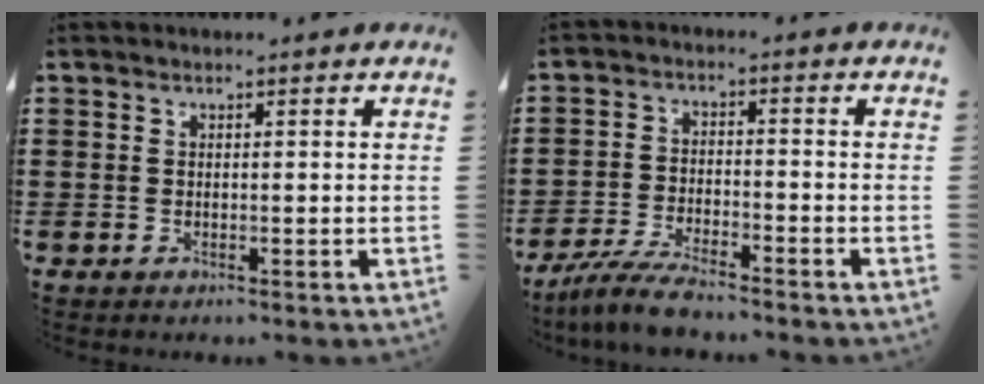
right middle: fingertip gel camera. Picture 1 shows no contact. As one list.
[{"total": 5.4, "force": [-4.9, 0.4, 2.2], "torque": [-0.057, -0.007, -0.097]}]